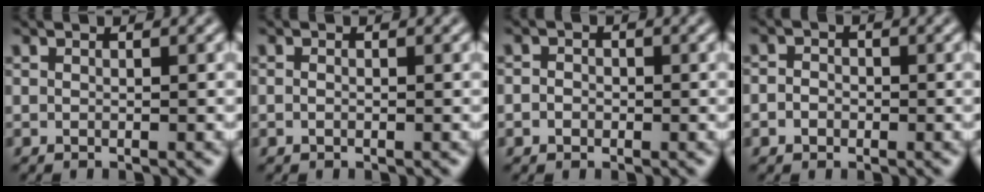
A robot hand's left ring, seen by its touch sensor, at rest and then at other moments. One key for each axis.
{"total": 0.5, "fx": -0.2, "fy": 0.3, "fz": 0.3, "tx": -0.007, "ty": -0.001, "tz": -0.003}
{"total": 1.4, "fx": -0.3, "fy": 1.3, "fz": 0.6, "tx": 0.003, "ty": 0.002, "tz": -0.014}
{"total": 1.8, "fx": -0.5, "fy": 1.6, "fz": 0.7, "tx": 0.004, "ty": 0.004, "tz": -0.016}